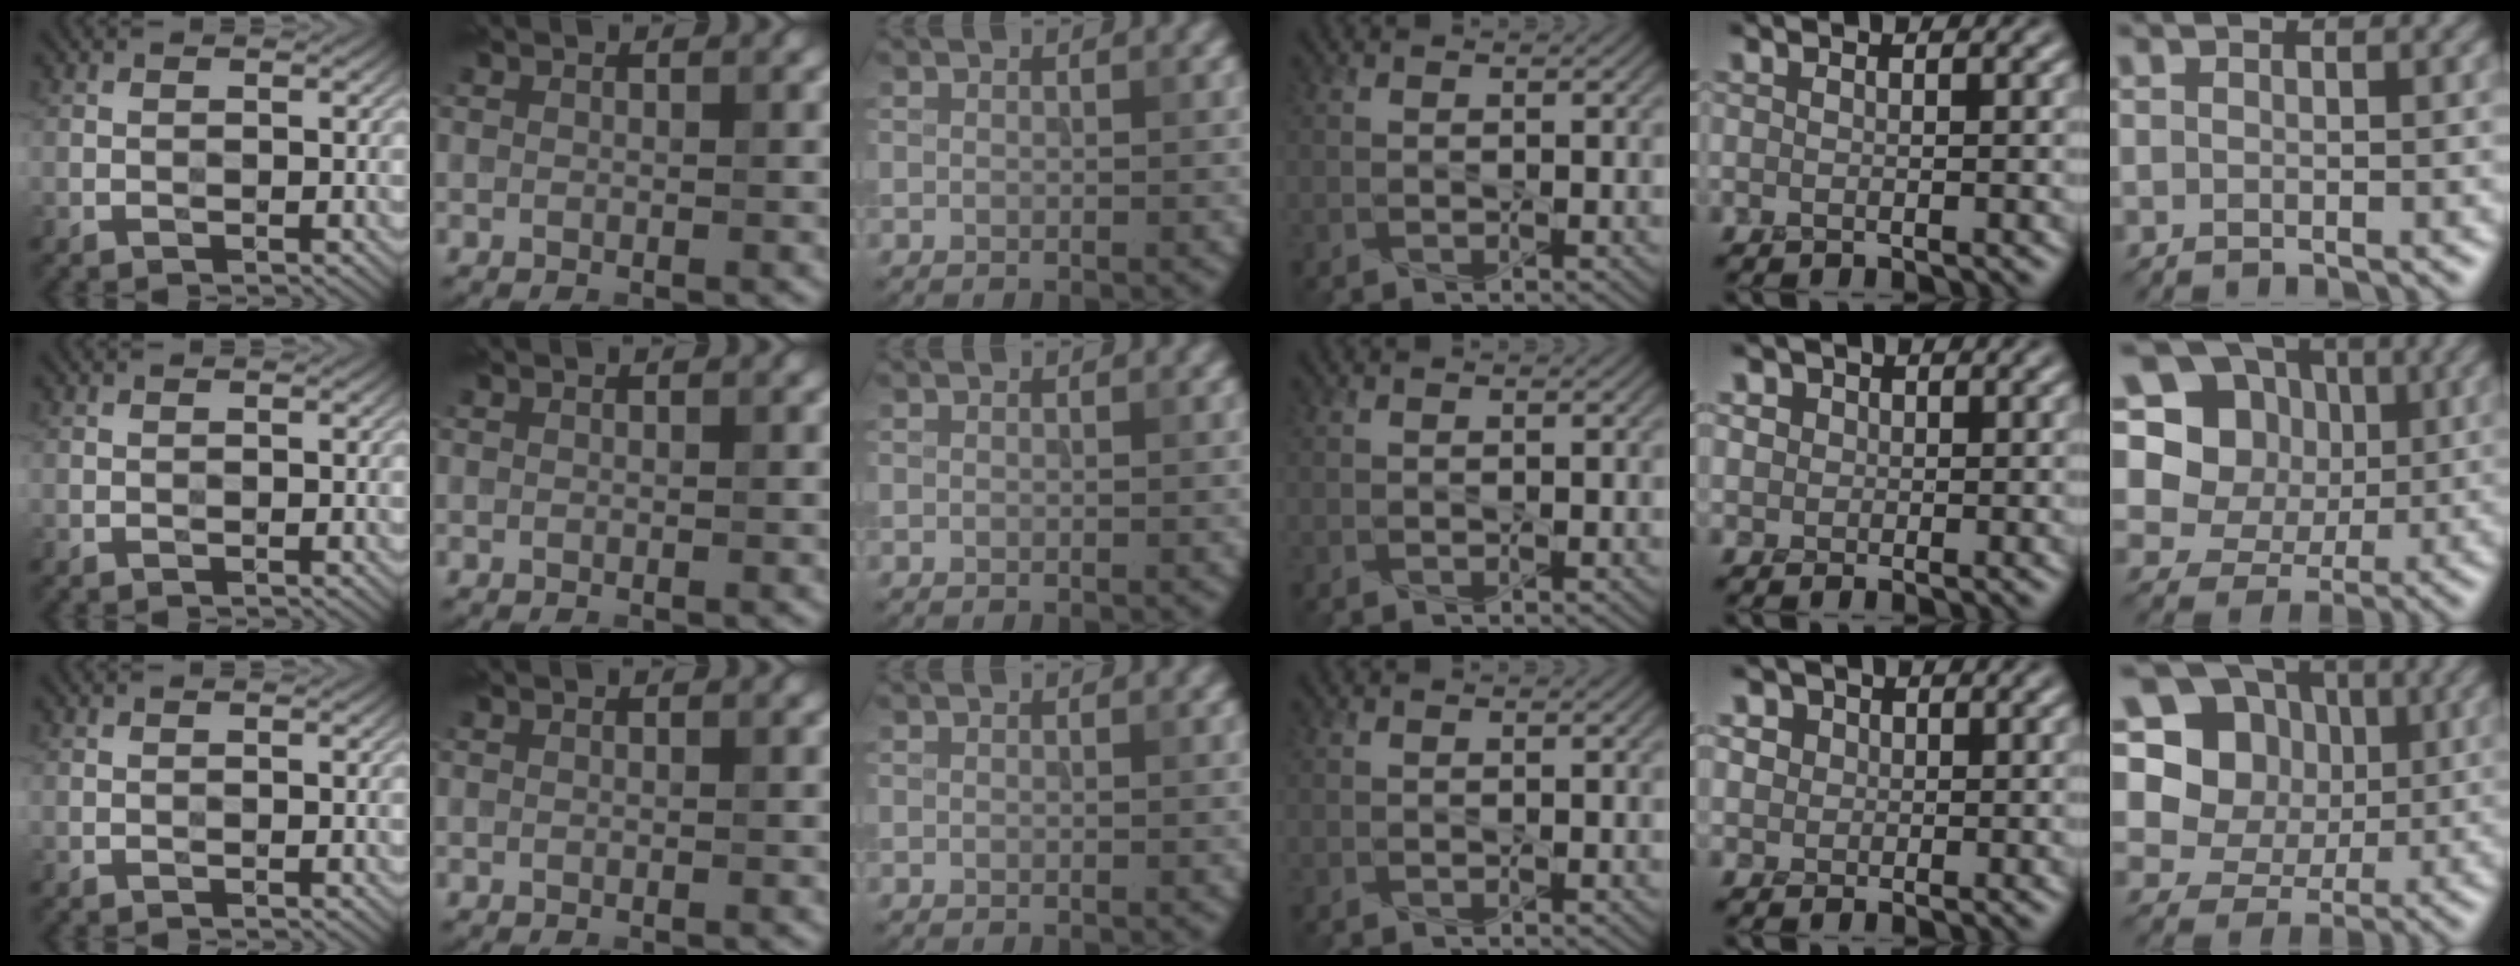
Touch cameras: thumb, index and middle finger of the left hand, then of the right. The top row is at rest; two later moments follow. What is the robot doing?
{"motion": "press", "object": "stapler"}